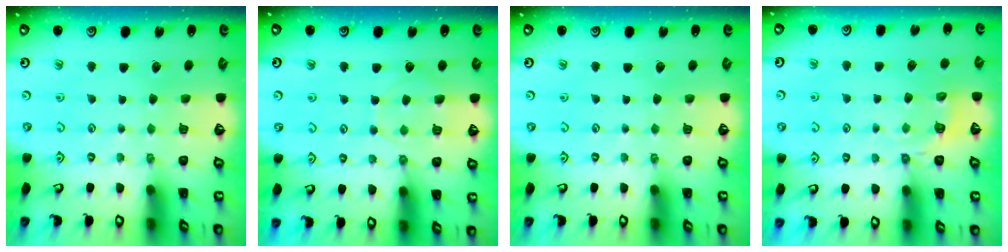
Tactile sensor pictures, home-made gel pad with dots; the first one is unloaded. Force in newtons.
{"total": 7.0, "press": 6.9, "slide": 0.7}
{"total": 0.0}
{"total": 3.9, "press": 3.3, "slide": 2.2}